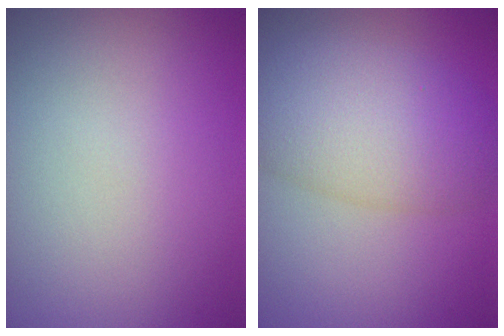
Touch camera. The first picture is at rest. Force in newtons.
{"total": 7.1, "press": 7.1, "slide": 0.2}